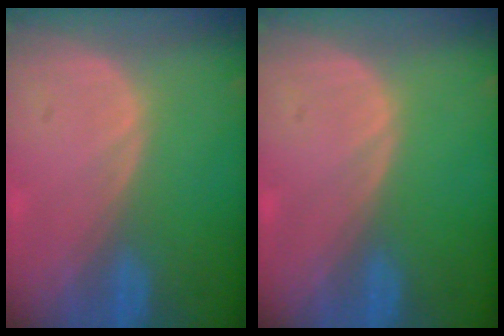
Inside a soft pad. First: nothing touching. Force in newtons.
{"total": 0.0}